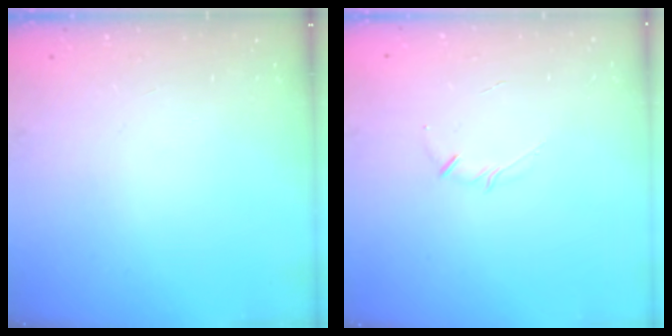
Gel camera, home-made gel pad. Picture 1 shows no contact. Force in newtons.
{"total": 3.2, "press": 3.2, "slide": 0.7}